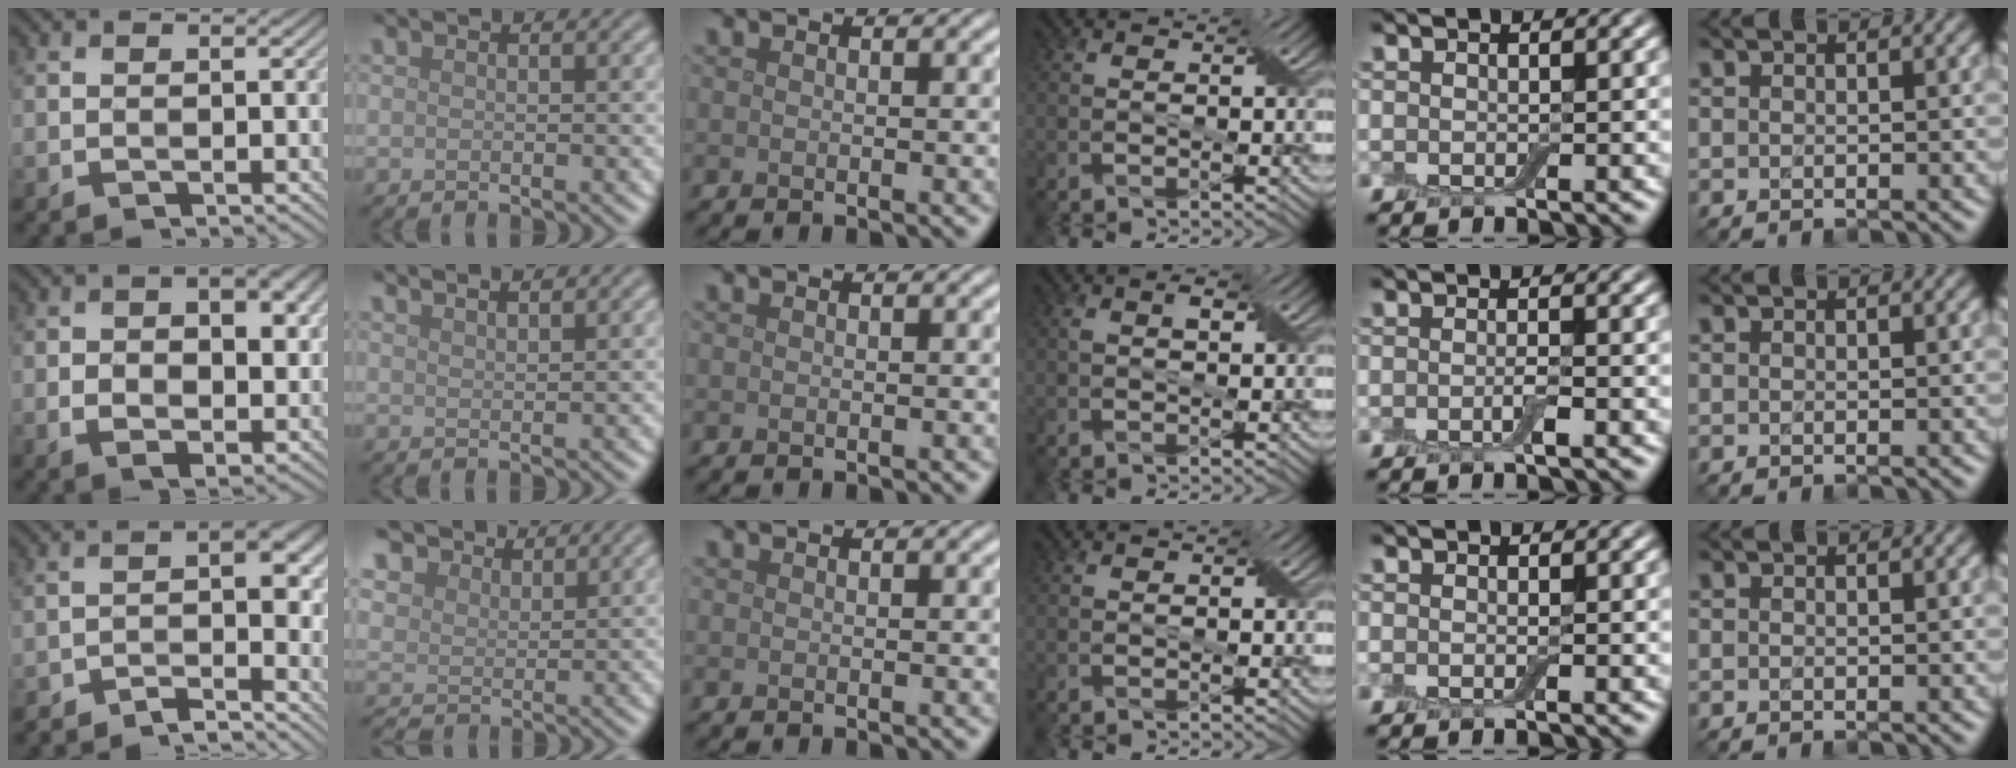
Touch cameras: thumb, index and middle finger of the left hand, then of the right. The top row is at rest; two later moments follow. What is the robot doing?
{"motion": "insert", "object": "backpack"}